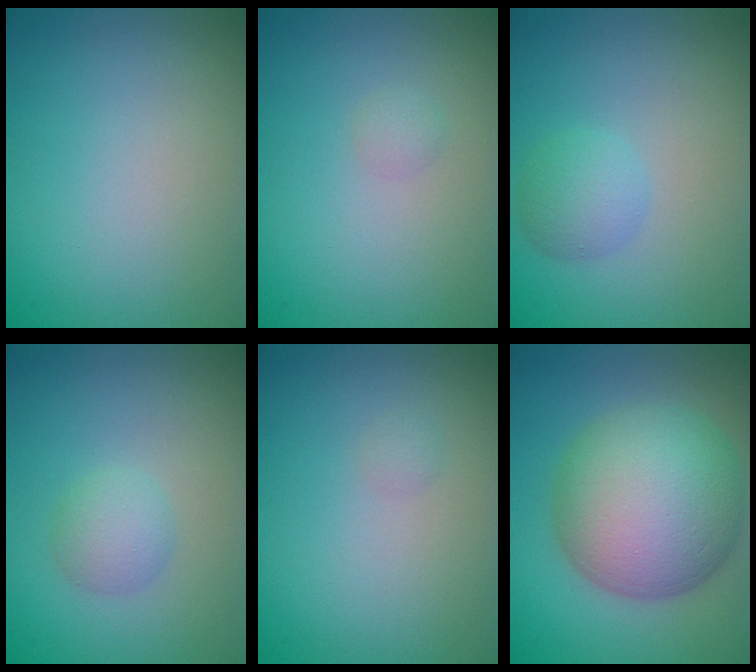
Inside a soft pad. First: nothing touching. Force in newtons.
{"total": 0.7, "press": 0.7, "slide": 0.0}
{"total": 2.4, "press": 2.4, "slide": 0.0}
{"total": 2.1, "press": 2.1, "slide": 0.1}
{"total": 0.5, "press": 0.5, "slide": 0.0}
{"total": 12.2, "press": 12.2, "slide": 0.4}